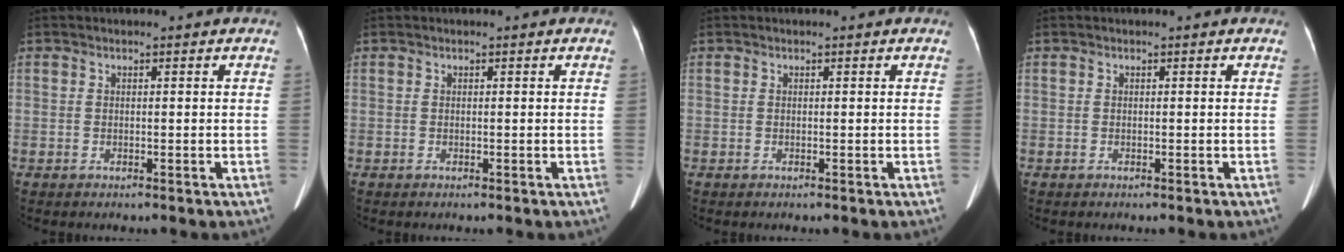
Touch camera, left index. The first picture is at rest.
{"total": 0.0}
{"total": 0.0}
{"total": 0.0}